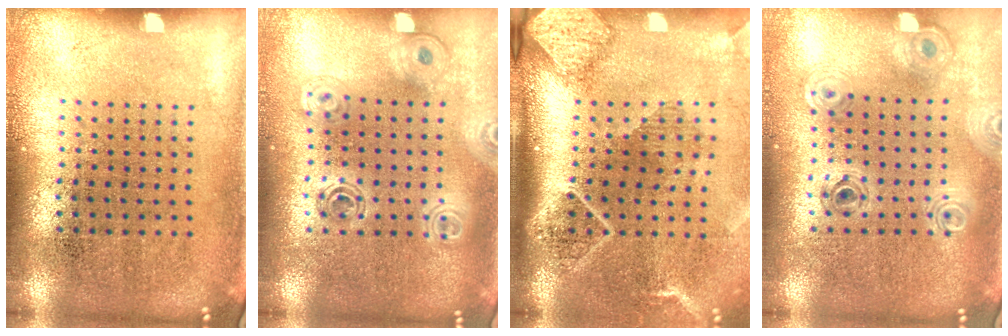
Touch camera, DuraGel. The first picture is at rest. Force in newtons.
{"total": 1.7, "press": 1.5, "slide": 0.8}
{"total": 2.6, "press": 1.9, "slide": 1.8}
{"total": 0.8, "press": 0.8, "slide": 0.1}